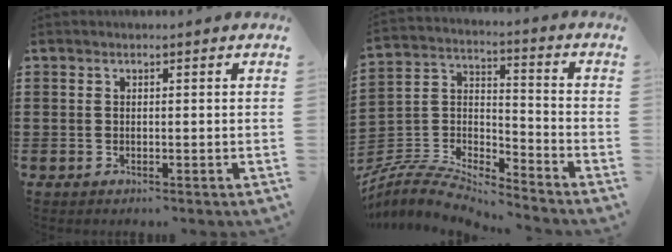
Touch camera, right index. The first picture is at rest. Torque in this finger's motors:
{"motor_torque": [-1.17, -0.14, -1.05, -0.21]}